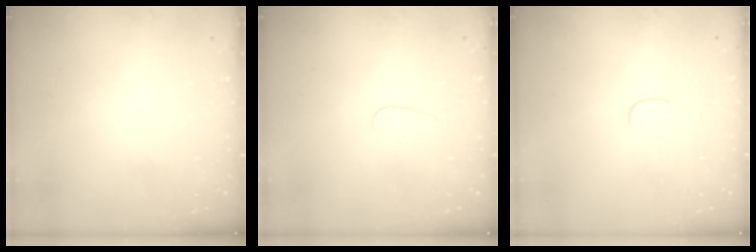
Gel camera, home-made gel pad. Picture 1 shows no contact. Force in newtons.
{"total": 3.0, "press": 3.0, "slide": 0.3}
{"total": 3.7, "press": 3.7, "slide": 0.4}